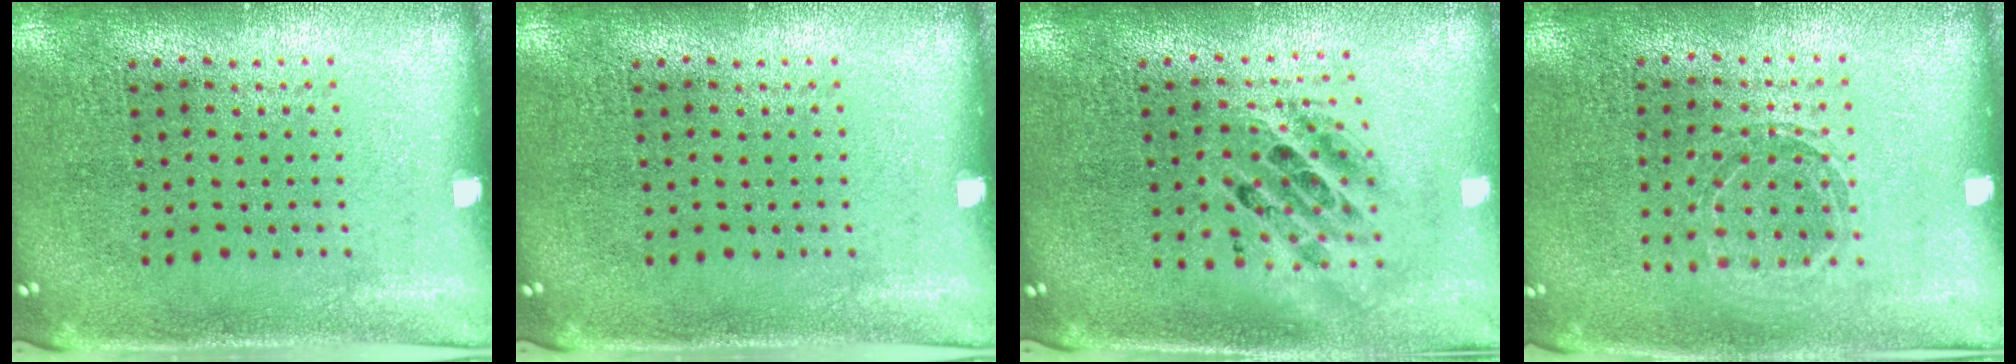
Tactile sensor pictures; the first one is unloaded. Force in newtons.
{"total": 0.0}
{"total": 1.8, "press": 1.4, "slide": 1.1}
{"total": 1.0, "press": 1.0, "slide": 0.2}